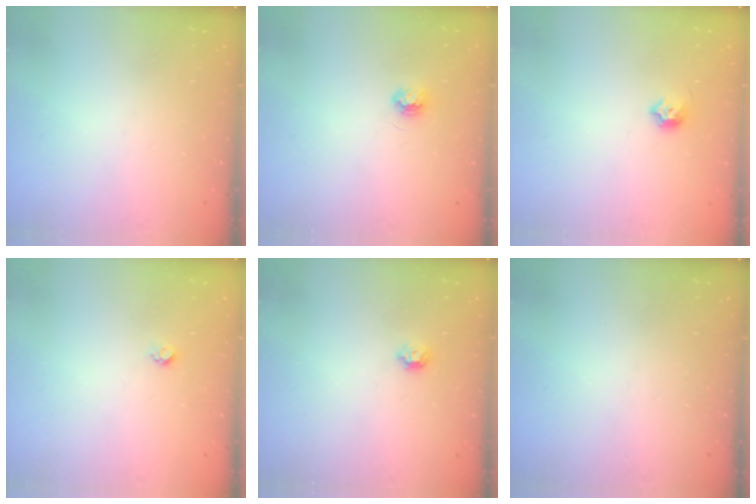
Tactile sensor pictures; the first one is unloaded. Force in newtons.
{"total": 3.7, "press": 3.7, "slide": 0.5}
{"total": 6.1, "press": 6.0, "slide": 1.1}
{"total": 3.3, "press": 3.3, "slide": 0.5}
{"total": 5.9, "press": 5.8, "slide": 0.9}
{"total": 0.0}